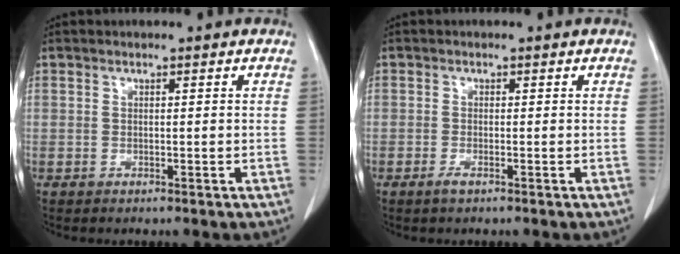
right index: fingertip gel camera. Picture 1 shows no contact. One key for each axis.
{"total": 1.1, "fx": -0.7, "fy": 0.2, "fz": 0.8, "tx": -0.016, "ty": -0.001, "tz": -0.010}